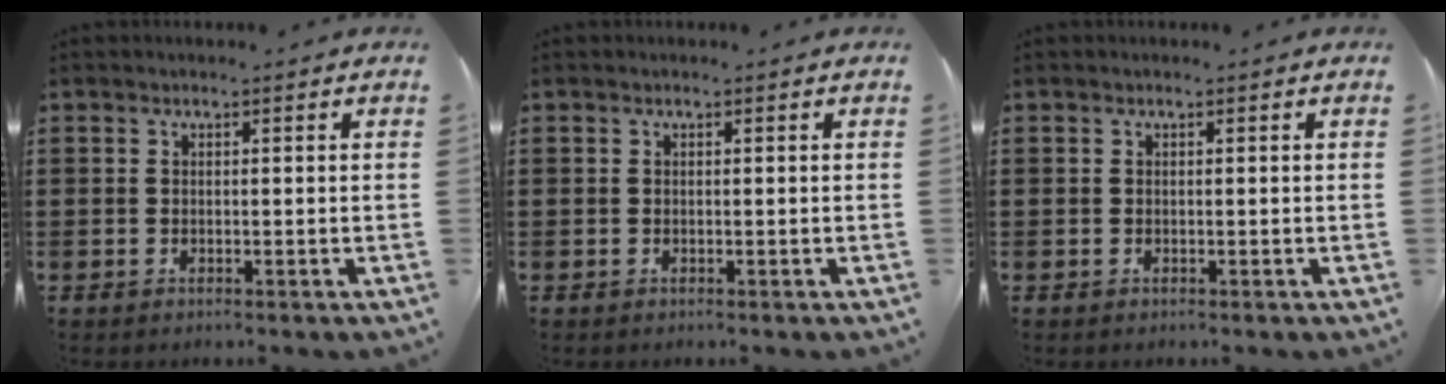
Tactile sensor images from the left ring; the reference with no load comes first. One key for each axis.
{"total": 0.0}
{"total": 0.0}